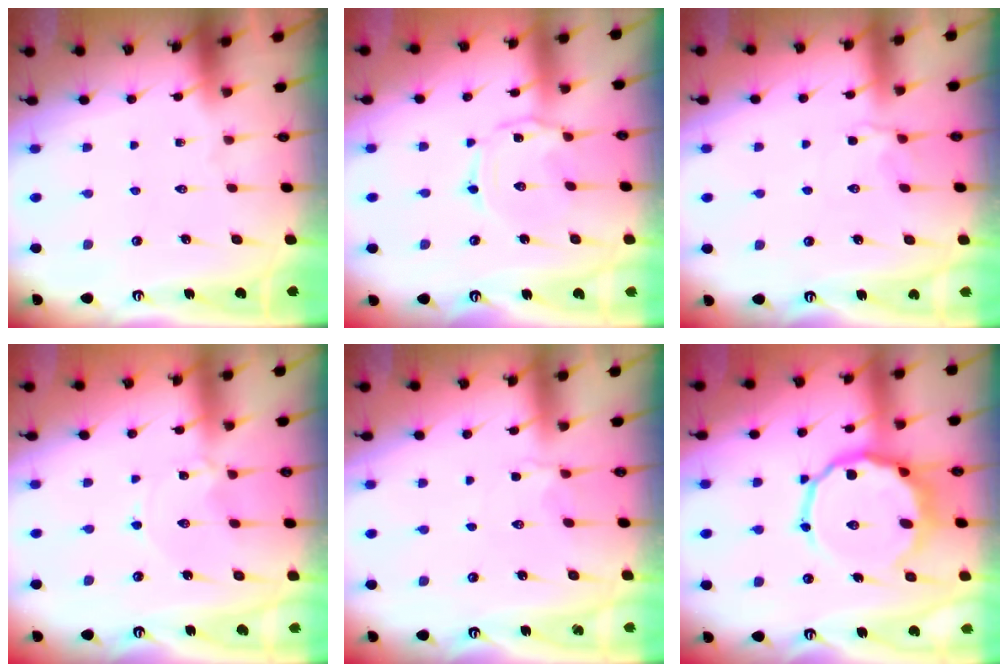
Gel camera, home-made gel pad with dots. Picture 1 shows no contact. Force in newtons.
{"total": 1.8, "press": 1.8, "slide": 0.3}
{"total": 2.3, "press": 2.0, "slide": 1.2}
{"total": 0.6, "press": 0.6, "slide": 0.1}
{"total": 2.3, "press": 2.0, "slide": 1.2}
{"total": 12.1, "press": 11.9, "slide": 2.2}